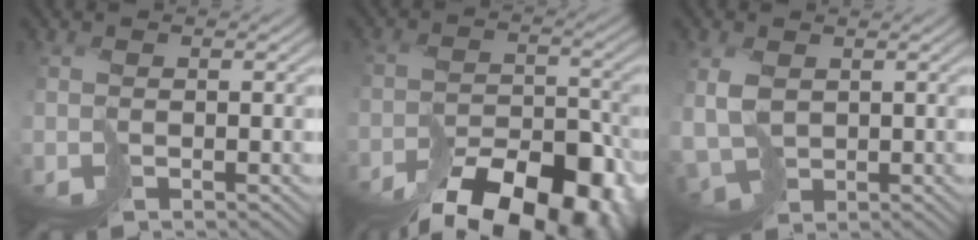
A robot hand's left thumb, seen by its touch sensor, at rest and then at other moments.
{"total": 15.0, "force": [-12.0, 6.0, 6.6], "torque": [-0.105, -0.031, -0.143]}
{"total": 5.0, "force": [0.3, 3.3, 3.7], "torque": [-0.104, -0.009, 0.009]}